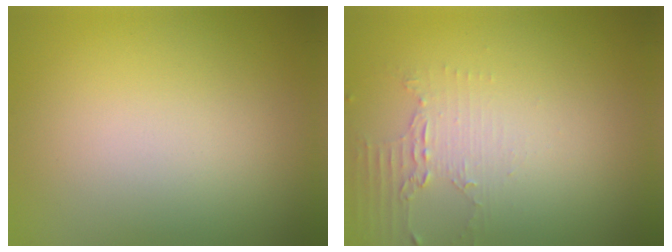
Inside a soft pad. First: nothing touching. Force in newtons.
{"total": 2.2, "press": 1.6, "slide": 1.5}